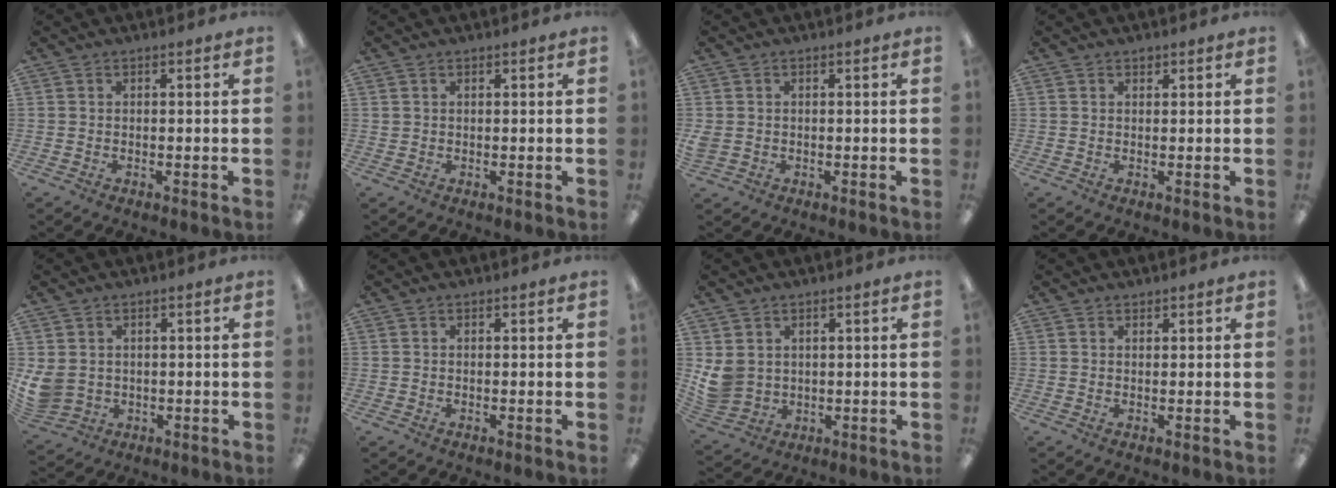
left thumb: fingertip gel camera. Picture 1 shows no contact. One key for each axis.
{"total": 0.8, "fx": 0.5, "fy": 0.6, "fz": 0.2, "tx": -0.004, "ty": 0.002, "tz": 0.010}
{"total": 2.2, "fx": 0.0, "fy": 1.9, "fz": 1.0, "tx": -0.017, "ty": 0.005, "tz": -0.002}
{"total": 0.9, "fx": 0.8, "fy": 0.4, "fz": 0.3, "tx": 0.002, "ty": -0.003, "tz": 0.012}
{"total": 5.5, "fx": 1.1, "fy": 4.9, "fz": 2.4, "tx": -0.077, "ty": -0.003, "tz": 0.023}
{"total": 0.0}
{"total": 6.1, "fx": 1.9, "fy": 5.3, "fz": 2.3, "tx": -0.057, "ty": -0.004, "tz": 0.040}
{"total": 0.9, "fx": 0.8, "fy": 0.3, "fz": 0.0, "tx": 0.001, "ty": 0.000, "tz": 0.016}